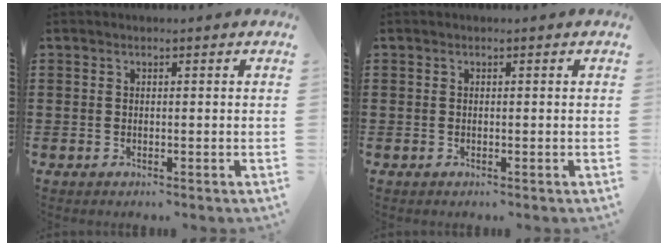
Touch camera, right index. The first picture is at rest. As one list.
[{"total": 0.0}]